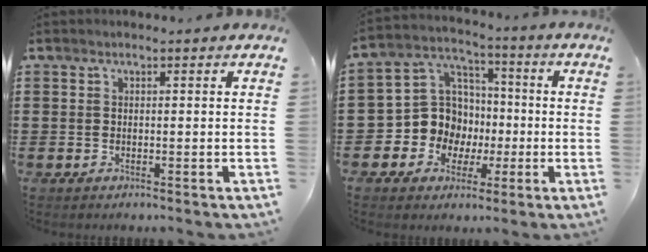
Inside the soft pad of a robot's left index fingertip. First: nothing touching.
{"total": 9.8, "force": [-1.3, 9.4, 2.5], "torque": [-0.103, 0.004, -0.020]}